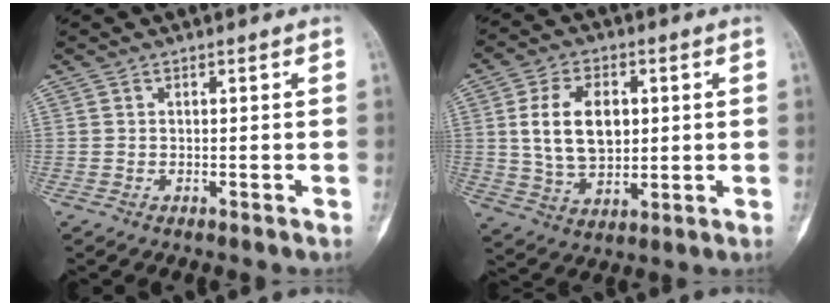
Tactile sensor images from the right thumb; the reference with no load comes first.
{"total": 12.6, "force": [2.1, 8.1, 9.4], "torque": [-0.149, -0.007, 0.045]}